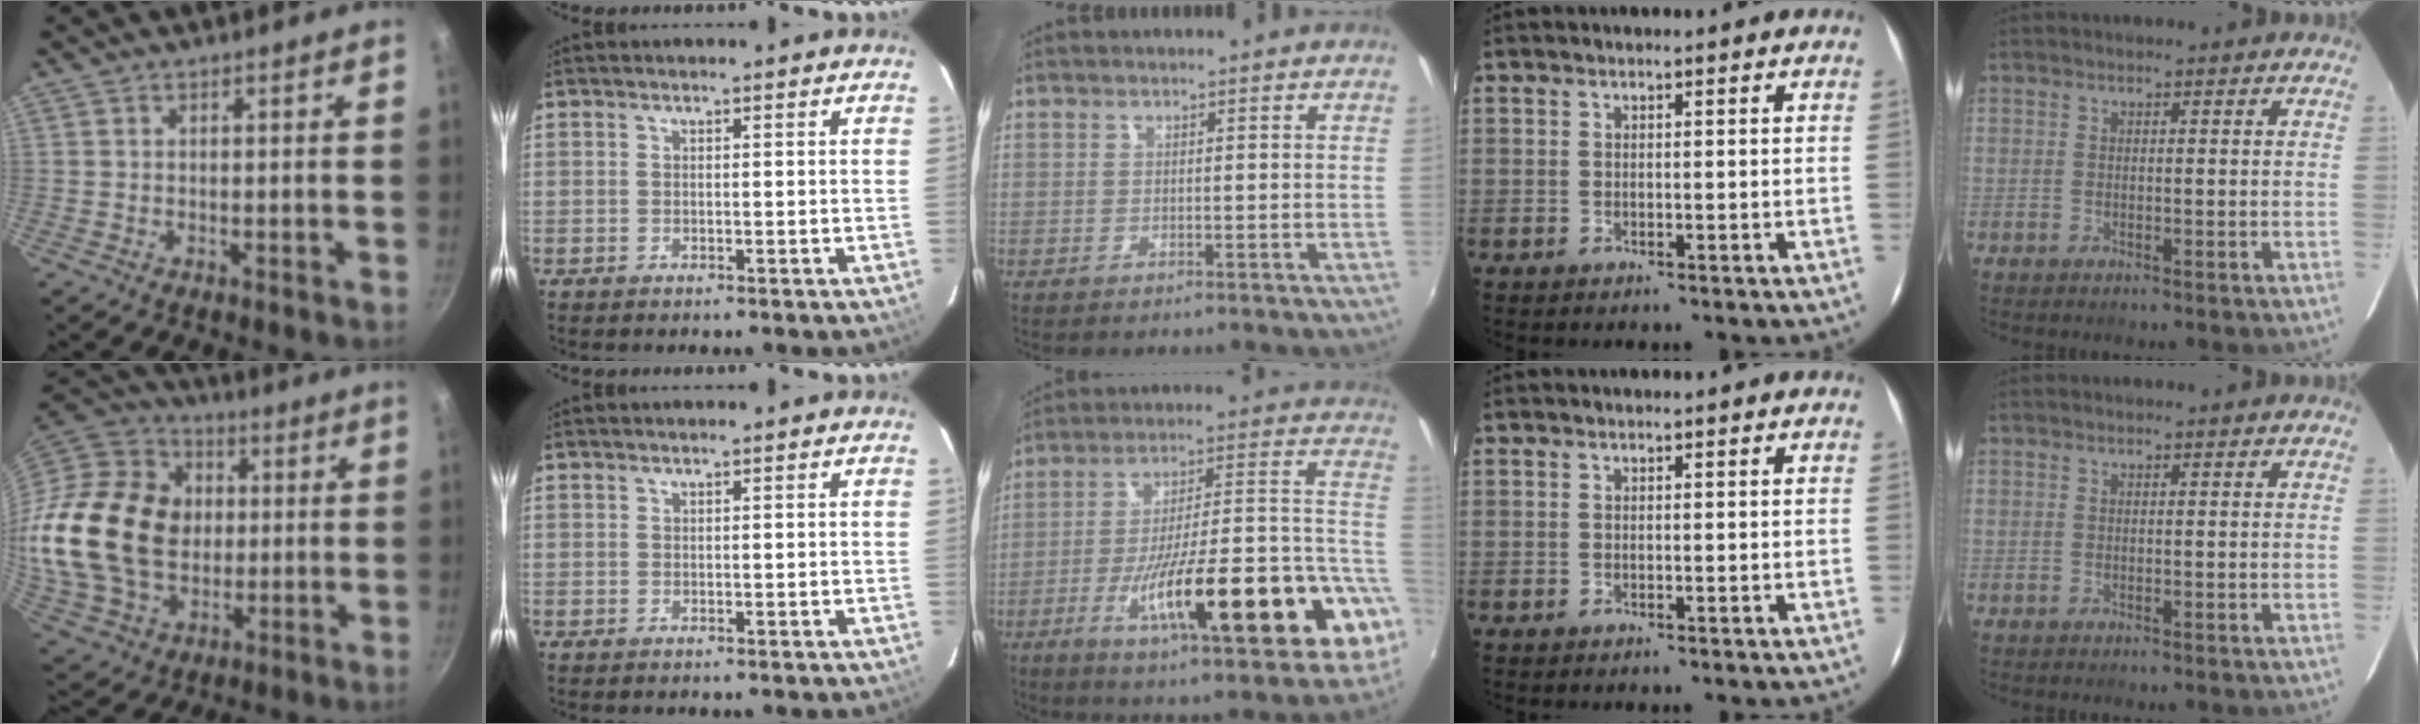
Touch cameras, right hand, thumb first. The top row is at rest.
{"thumb": {"total": 30.1, "force": [1.4, 22.8, 19.6], "torque": [-0.379, 0.022, 0.034]}, "middle": {"total": 27.9, "force": [-8.7, 5.5, 26.0], "torque": [-0.387, -0.019, -0.133]}}